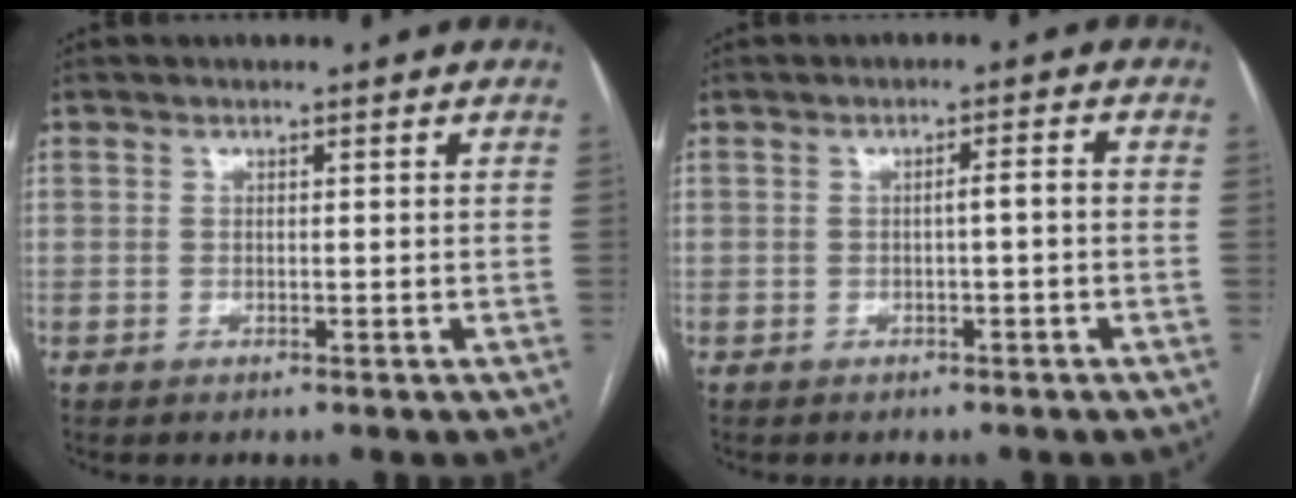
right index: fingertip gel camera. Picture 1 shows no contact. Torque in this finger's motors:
{"motor_torque": [0.26, -0.11, 0.16, 0.05]}